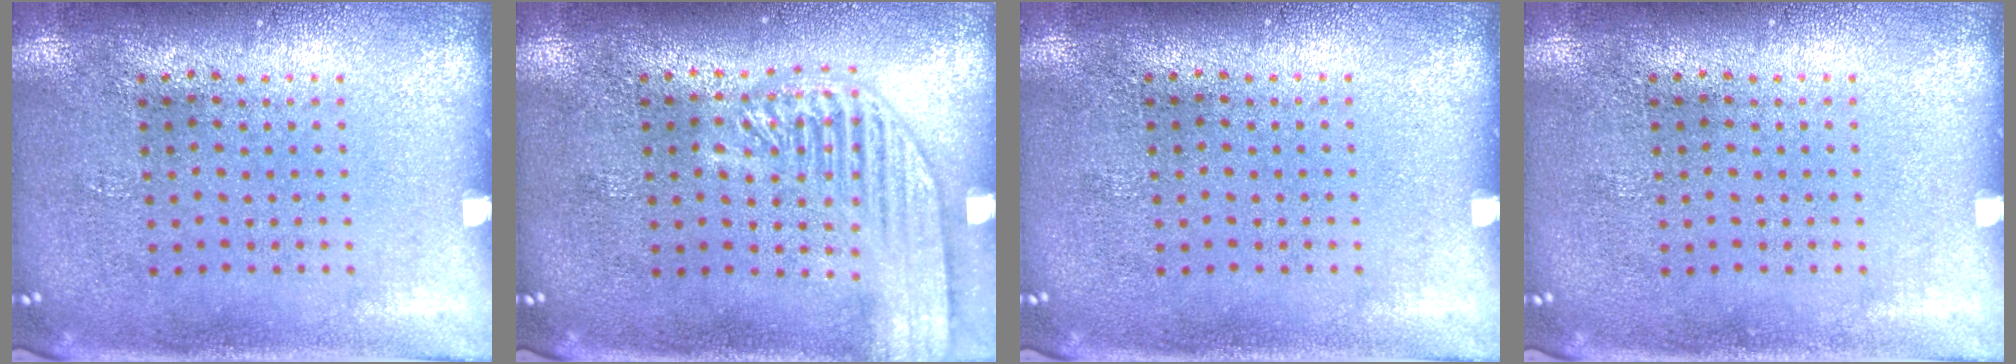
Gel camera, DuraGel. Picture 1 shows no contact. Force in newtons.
{"total": 2.0, "press": 2.0, "slide": 0.2}
{"total": 0.0}
{"total": 0.0}